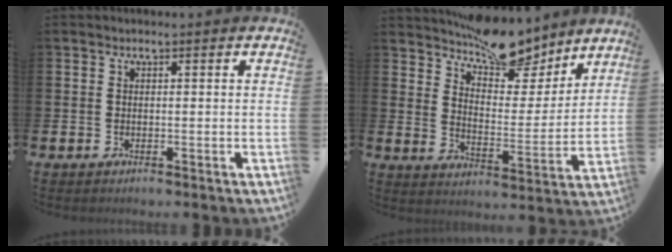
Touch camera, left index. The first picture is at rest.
{"total": 10.5, "force": [9.5, 3.3, 3.1], "torque": [-0.063, -0.065, 0.173]}